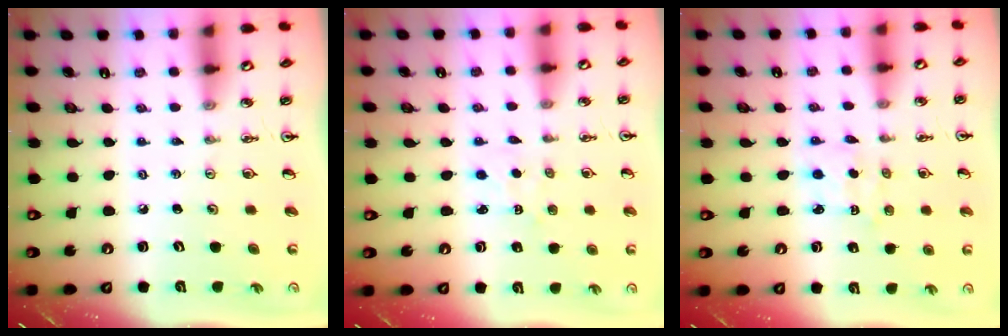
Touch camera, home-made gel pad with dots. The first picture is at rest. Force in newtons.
{"total": 1.3, "press": 1.3, "slide": 0.2}
{"total": 2.0, "press": 1.9, "slide": 0.6}